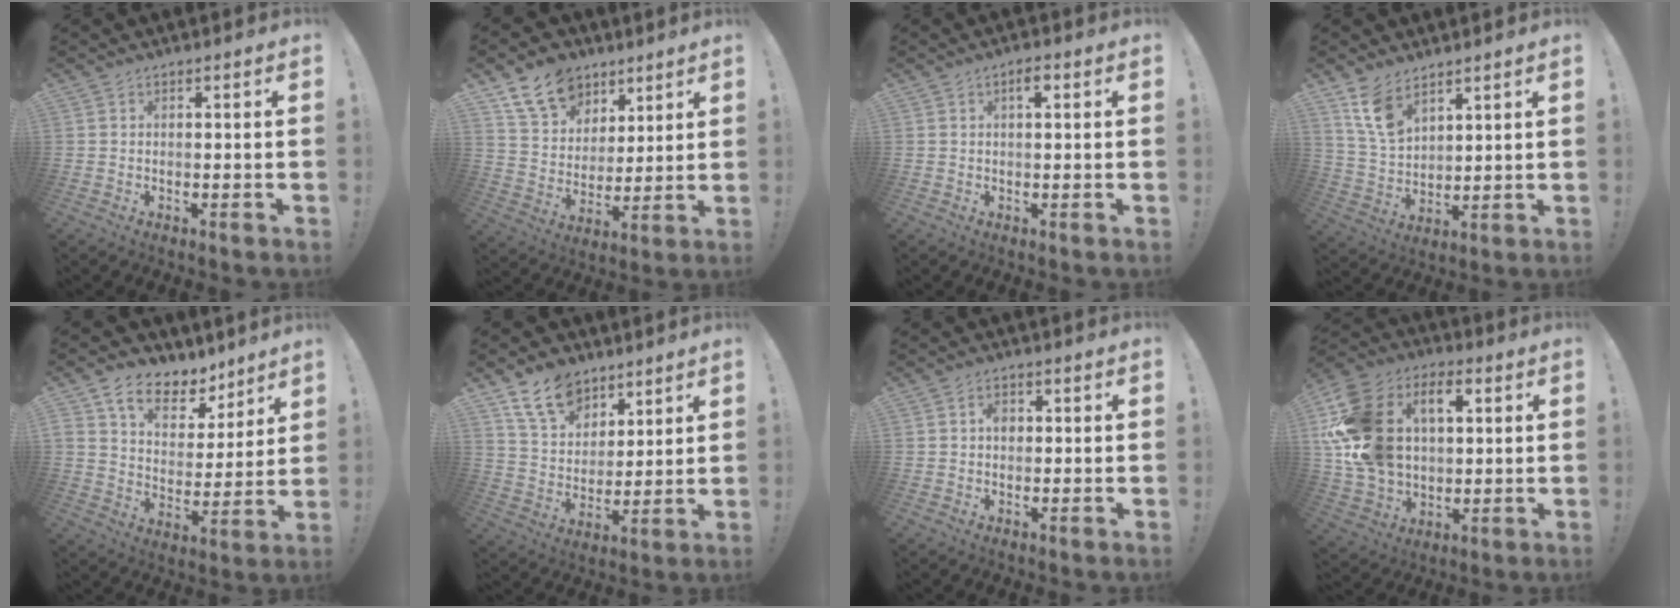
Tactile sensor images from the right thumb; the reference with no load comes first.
{"total": 14.2, "force": [9.0, 10.0, 4.6], "torque": [-0.078, -0.054, 0.175]}
{"total": 2.1, "force": [0.9, 0.7, 1.8], "torque": [-0.033, 0.004, 0.011]}
{"total": 10.0, "force": [7.1, 5.1, 4.9], "torque": [-0.093, -0.036, 0.139]}
{"total": 10.9, "force": [7.7, 6.2, 4.5], "torque": [-0.076, -0.052, 0.146]}
{"total": 13.6, "force": [9.1, 8.8, 5.0], "torque": [-0.089, -0.053, 0.176]}
{"total": 2.4, "force": [-0.1, 1.8, 1.6], "torque": [-0.015, 0.002, -0.007]}
{"total": 23.4, "force": [5.4, 16.5, 15.8], "torque": [-0.293, -0.013, 0.102]}